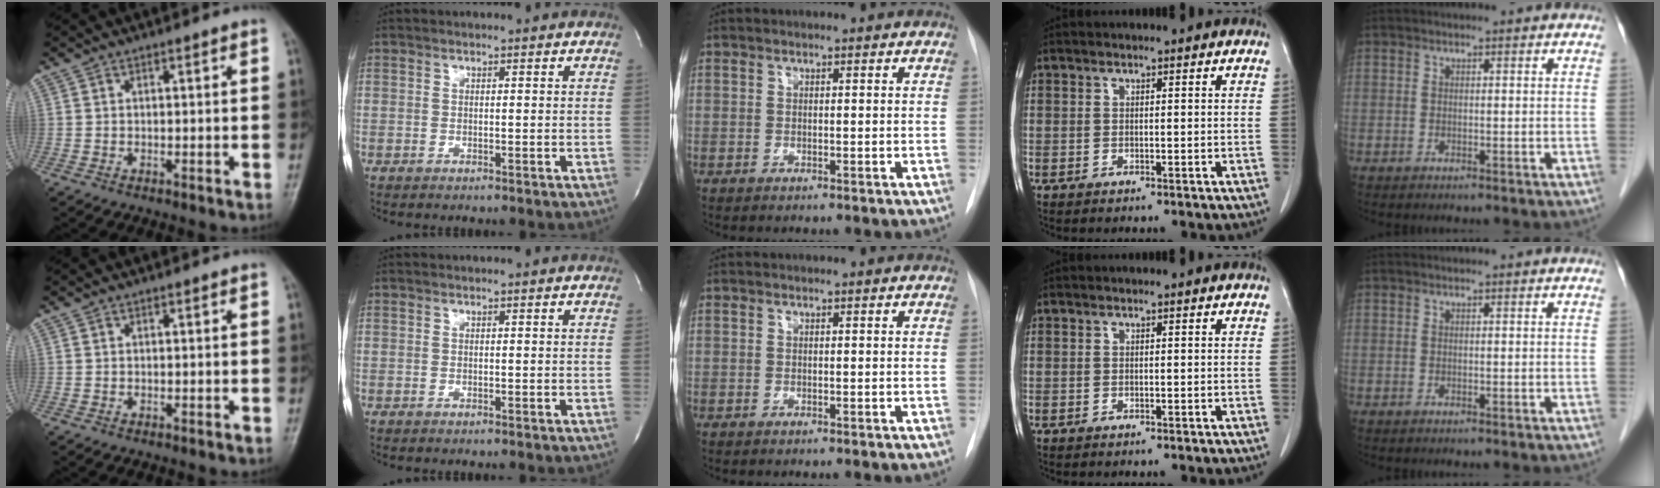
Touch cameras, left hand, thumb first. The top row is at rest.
{}